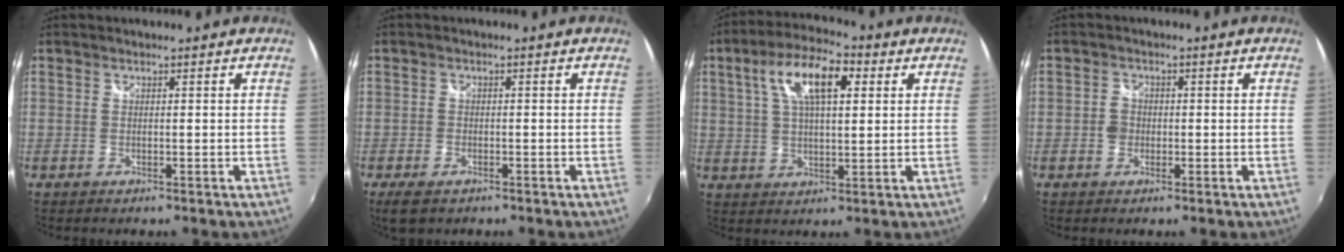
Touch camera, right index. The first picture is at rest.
{"total": 4.5, "force": [-3.0, 2.3, 2.5], "torque": [-0.060, -0.017, -0.052]}
{"total": 12.1, "force": [4.3, 4.9, 10.2], "torque": [-0.188, 0.027, 0.071]}
{"total": 2.6, "force": [-0.6, 2.3, 0.9], "torque": [-0.015, 0.005, -0.014]}